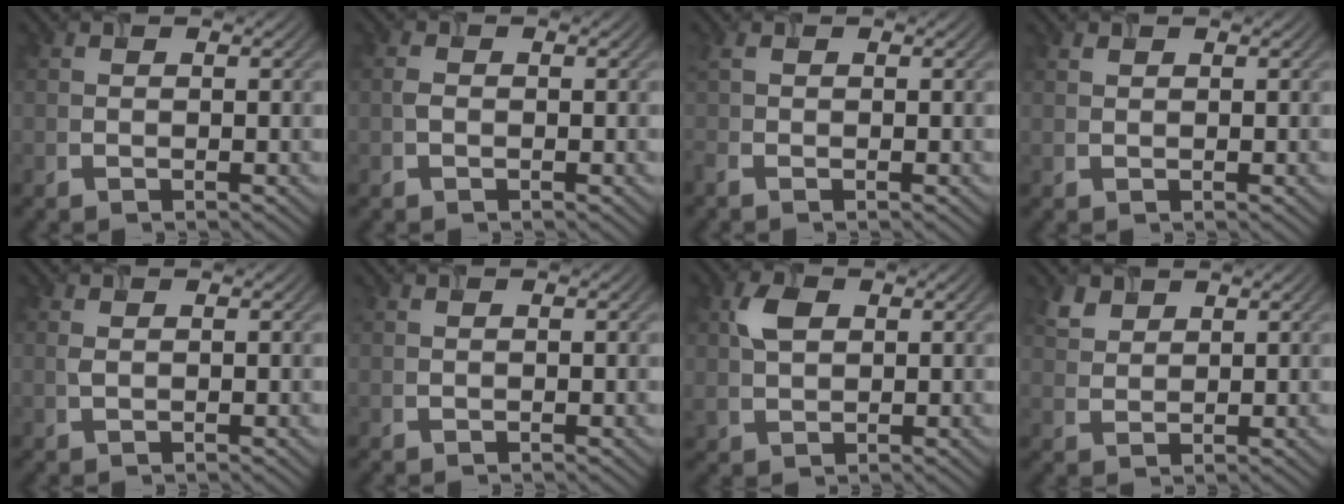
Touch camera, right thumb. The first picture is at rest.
{"total": 0.7, "force": [-0.2, 0.5, 0.5], "torque": [-0.011, 0.002, -0.007]}
{"total": 2.1, "force": [-0.5, 0.8, 1.9], "torque": [-0.065, -0.004, -0.021]}
{"total": 0.5, "force": [0.4, 0.2, 0.2], "torque": [-0.005, 0.001, 0.010]}
{"total": 0.6, "force": [0.2, 0.2, 0.5], "torque": [-0.014, 0.003, 0.005]}
{"total": 0.0}
{"total": 3.8, "force": [1.2, 2.4, 2.7], "torque": [-0.062, 0.006, 0.023]}
{"total": 2.8, "force": [2.1, 1.4, 1.1], "torque": [-0.031, 0.003, 0.051]}